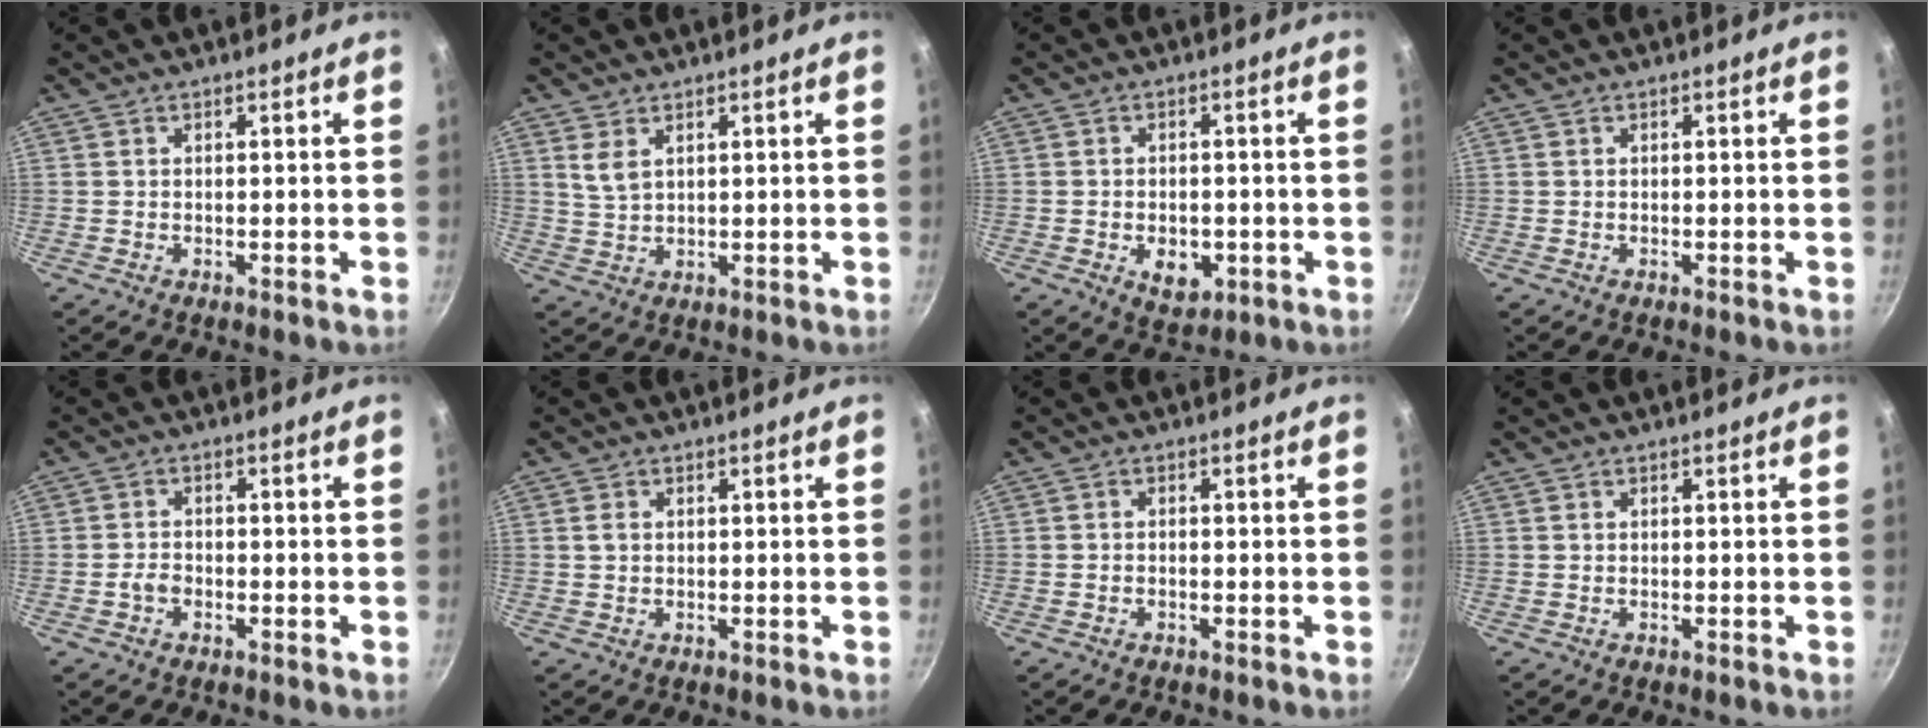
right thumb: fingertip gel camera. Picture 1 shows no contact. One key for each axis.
{"total": 3.8, "fx": 1.8, "fy": 2.1, "fz": 2.7, "tx": -0.049, "ty": -0.011, "tz": 0.039}
{"total": 6.1, "fx": -1.7, "fy": 4.1, "fz": 4.2, "tx": -0.048, "ty": 0.002, "tz": -0.017}
{"total": 0.0}
{"total": 2.4, "fx": -1.1, "fy": 1.6, "fz": 1.4, "tx": -0.023, "ty": 0.016, "tz": -0.023}
{"total": 1.6, "fx": 0.3, "fy": 1.2, "fz": 1.0, "tx": -0.018, "ty": 0.002, "tz": 0.004}
{"total": 0.8, "fx": -0.5, "fy": 0.5, "fz": 0.5, "tx": -0.013, "ty": 0.006, "tz": -0.010}
{"total": 0.0}